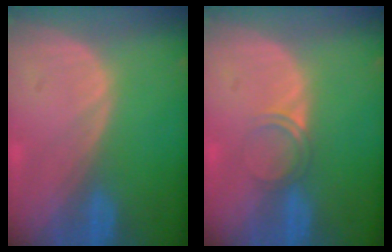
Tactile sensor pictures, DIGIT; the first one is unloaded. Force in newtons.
{"total": 2.1, "press": 1.8, "slide": 1.1}